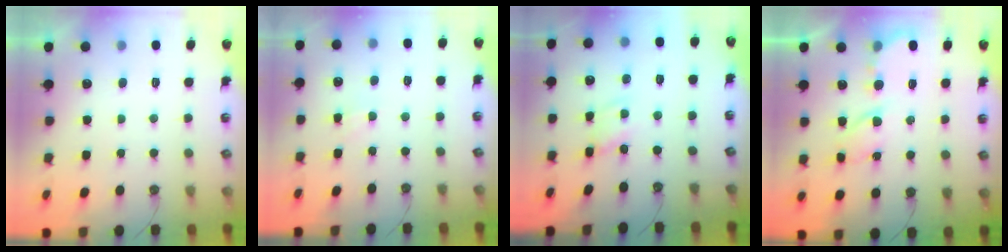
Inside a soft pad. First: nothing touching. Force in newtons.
{"total": 2.5, "press": 2.4, "slide": 0.4}
{"total": 1.7, "press": 1.7, "slide": 0.1}
{"total": 5.8, "press": 5.8, "slide": 0.6}